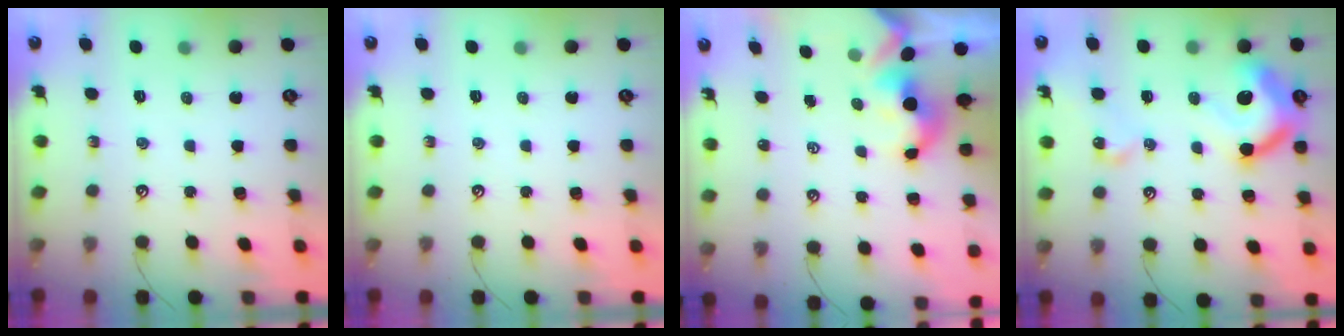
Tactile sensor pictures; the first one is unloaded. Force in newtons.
{"total": 0.0}
{"total": 2.4, "press": 2.3, "slide": 0.3}
{"total": 16.8, "press": 16.7, "slide": 1.7}